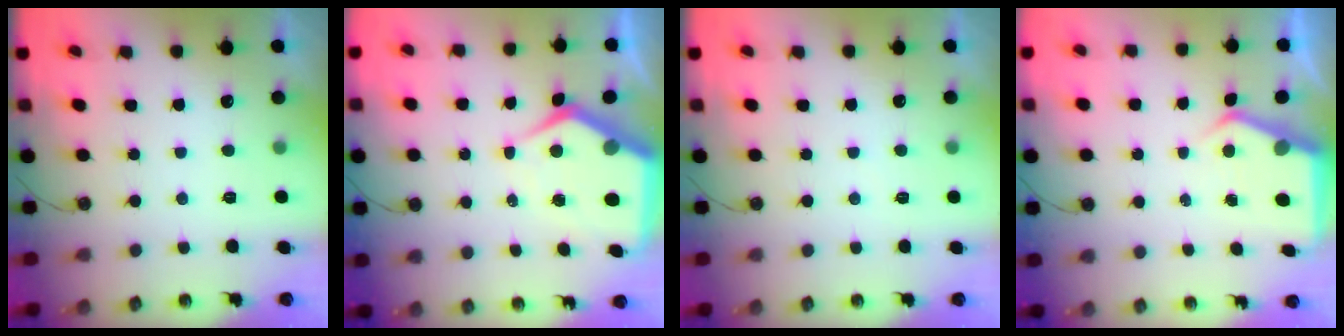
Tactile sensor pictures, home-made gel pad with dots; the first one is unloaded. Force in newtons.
{"total": 12.0, "press": 12.0, "slide": 1.1}
{"total": 3.1, "press": 3.1, "slide": 0.5}
{"total": 4.3, "press": 4.2, "slide": 0.6}